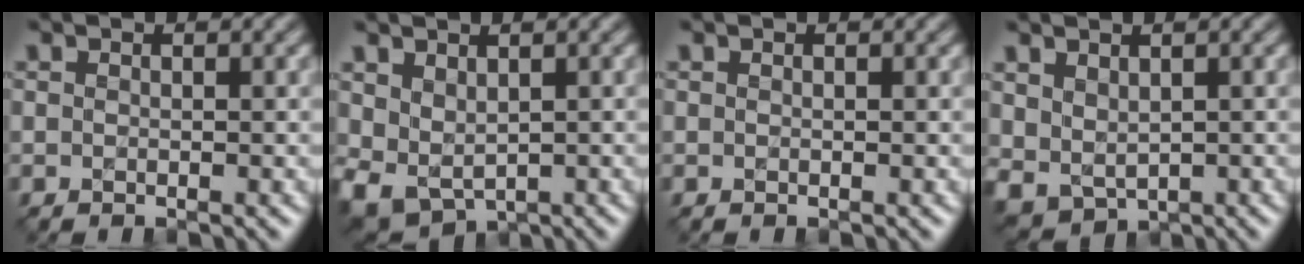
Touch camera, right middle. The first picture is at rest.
{"total": 3.7, "force": [0.9, 2.7, 2.4], "torque": [-0.057, -0.013, 0.023]}
{"total": 0.0}
{"total": 2.6, "force": [1.2, 1.9, 1.4], "torque": [-0.032, -0.008, 0.029]}